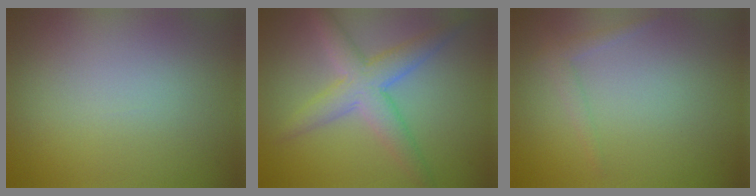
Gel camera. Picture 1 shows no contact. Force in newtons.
{"total": 4.8, "press": 4.8, "slide": 0.3}
{"total": 1.2, "press": 1.2, "slide": 0.1}